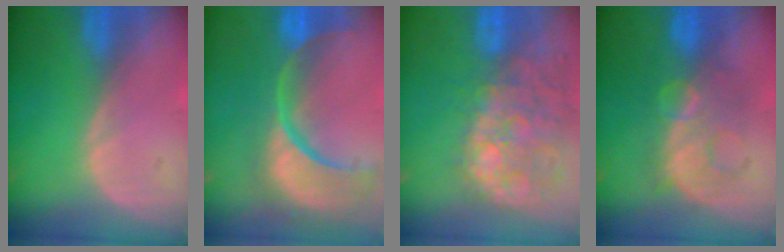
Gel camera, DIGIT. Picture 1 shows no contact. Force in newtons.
{"total": 14.8, "press": 11.7, "slide": 9.0}
{"total": 14.1, "press": 11.6, "slide": 8.1}
{"total": 8.0, "press": 8.0, "slide": 0.7}